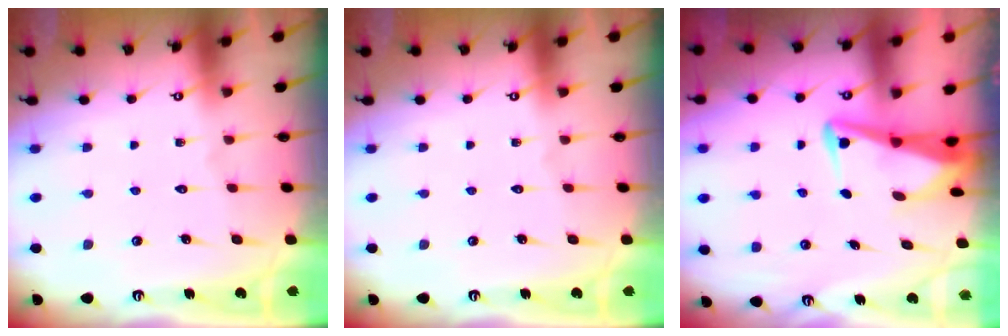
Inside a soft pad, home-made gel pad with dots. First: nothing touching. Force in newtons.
{"total": 0.0}
{"total": 4.1, "press": 3.9, "slide": 1.3}